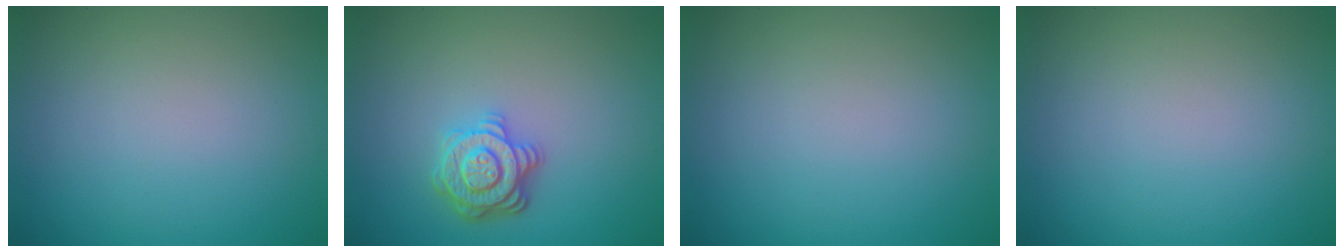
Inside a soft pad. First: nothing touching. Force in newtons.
{"total": 3.6, "press": 3.3, "slide": 1.5}
{"total": 0.0}
{"total": 0.0}